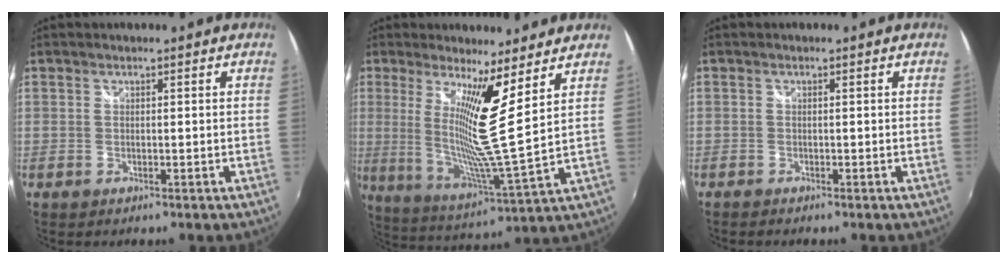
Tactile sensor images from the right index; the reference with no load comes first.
{"total": 12.4, "force": [5.9, -1.0, 10.8], "torque": [-0.185, -0.020, 0.109]}
{"total": 1.1, "force": [-1.0, 0.3, 0.3], "torque": [-0.011, -0.007, -0.018]}